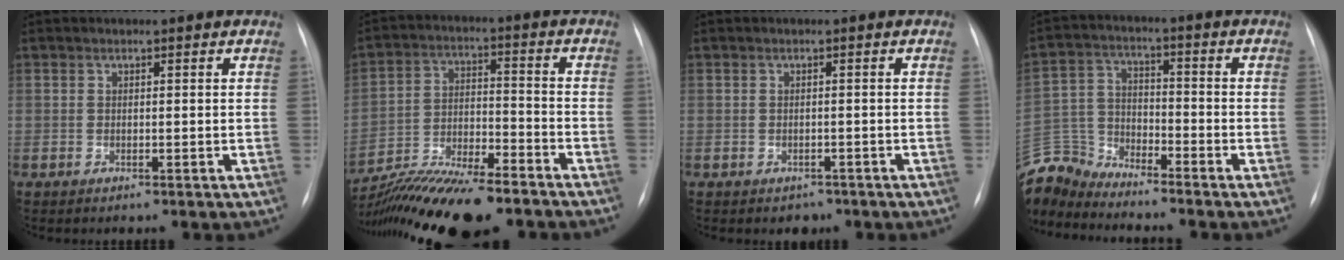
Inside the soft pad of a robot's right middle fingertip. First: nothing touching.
{"total": 16.1, "force": [-13.7, 2.5, 8.2], "torque": [-0.157, -0.003, -0.234]}
{"total": 1.8, "force": [-1.2, 1.3, 0.3], "torque": [-0.006, 0.004, -0.010]}
{"total": 8.7, "force": [-8.7, 0.6, -0.1], "torque": [-0.003, 0.017, -0.176]}